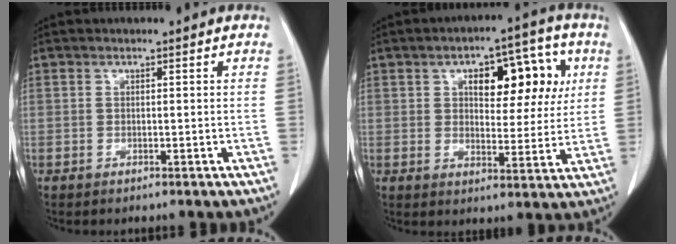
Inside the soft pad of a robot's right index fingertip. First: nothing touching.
{"total": 11.3, "force": [3.9, 5.4, 9.2], "torque": [-0.117, 0.029, 0.057]}